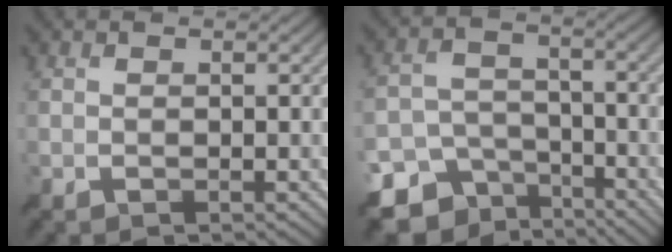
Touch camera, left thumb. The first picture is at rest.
{"total": 10.7, "force": [-7.4, 7.1, 3.0], "torque": [-0.075, -0.019, -0.114]}